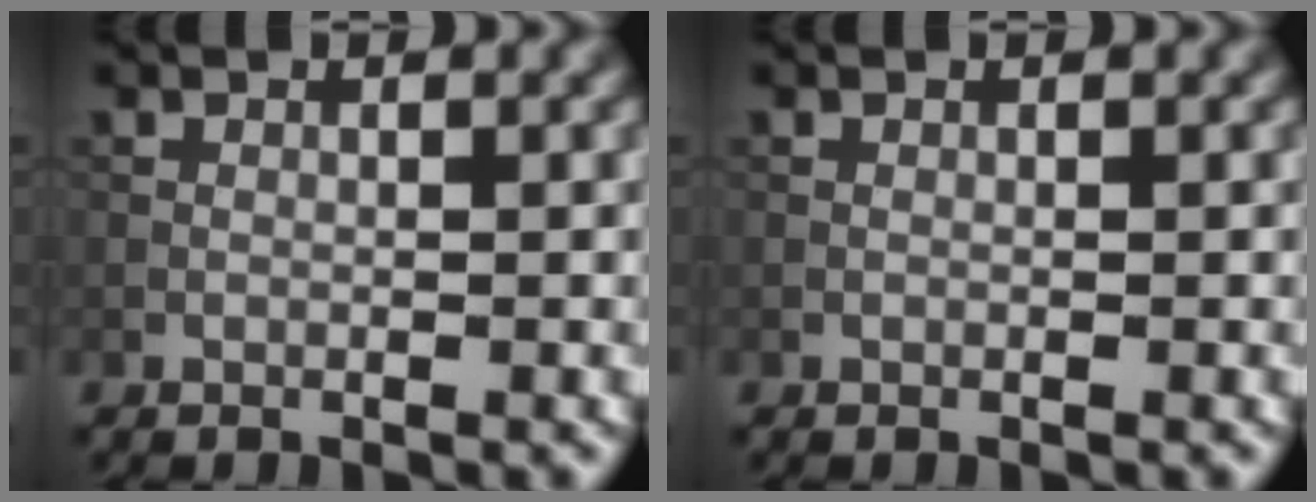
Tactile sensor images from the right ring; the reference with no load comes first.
{"total": 0.0}